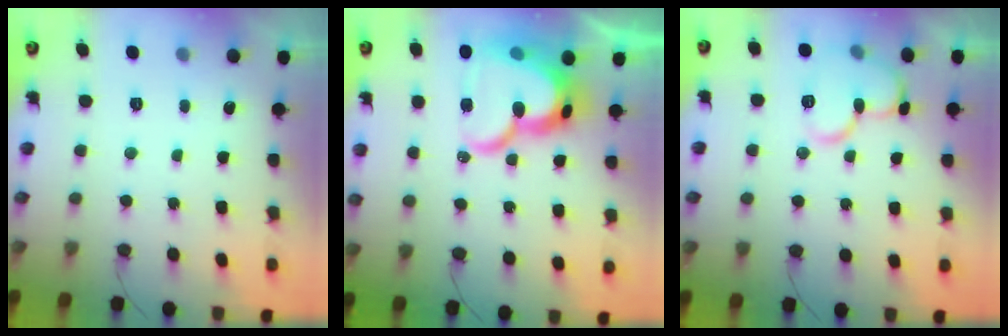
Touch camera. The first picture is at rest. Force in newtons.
{"total": 22.0, "press": 21.9, "slide": 1.9}
{"total": 11.3, "press": 11.3, "slide": 0.6}